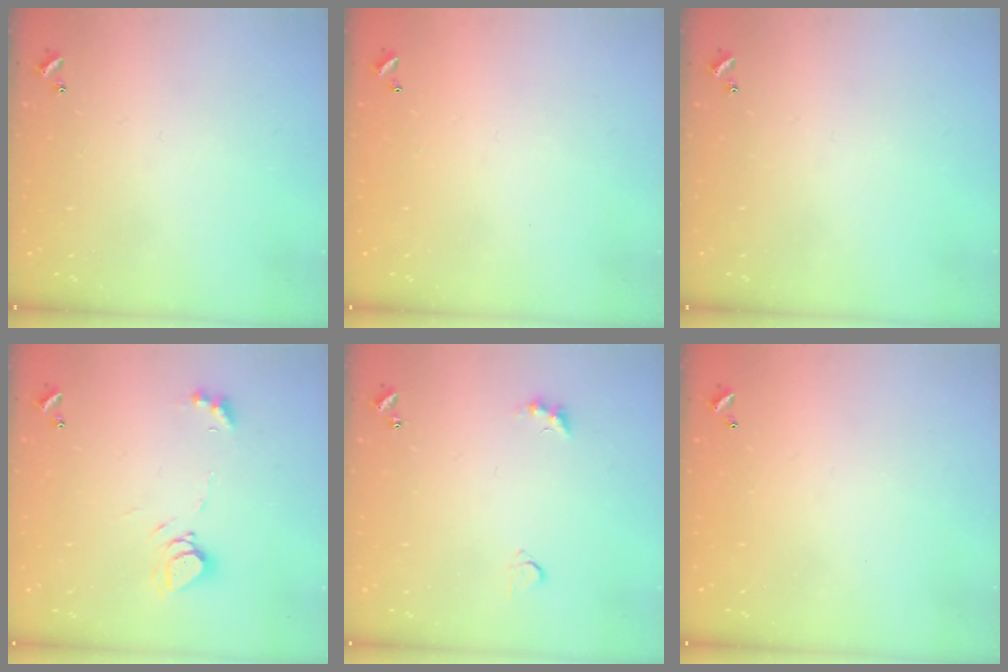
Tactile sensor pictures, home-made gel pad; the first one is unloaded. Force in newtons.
{"total": 3.0, "press": 3.0, "slide": 0.1}
{"total": 0.0}
{"total": 7.6, "press": 7.5, "slide": 0.9}
{"total": 4.5, "press": 4.4, "slide": 0.8}
{"total": 2.9, "press": 2.9, "slide": 0.1}